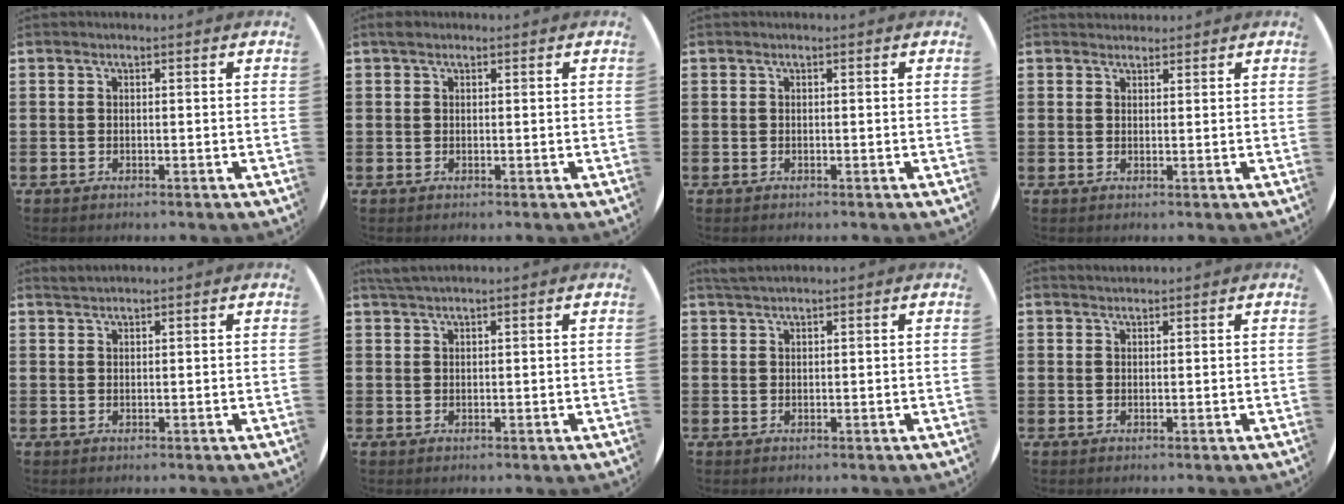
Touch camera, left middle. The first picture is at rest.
{"total": 0.7, "force": [0.5, 0.4, 0.2], "torque": [0.003, 0.001, 0.007]}
{"total": 0.0}
{"total": 1.1, "force": [1.1, 0.3, -0.1], "torque": [0.010, -0.001, 0.019]}
{"total": 1.0, "force": [1.0, -0.1, 0.0], "torque": [0.000, 0.000, 0.019]}
{"total": 1.5, "force": [1.4, -0.1, 0.6], "torque": [-0.013, 0.001, 0.026]}
{"total": 1.3, "force": [1.3, 0.0, 0.4], "torque": [-0.009, 0.002, 0.024]}
{"total": 0.8, "force": [0.8, 0.0, 0.0], "torque": [0.000, 0.000, 0.015]}